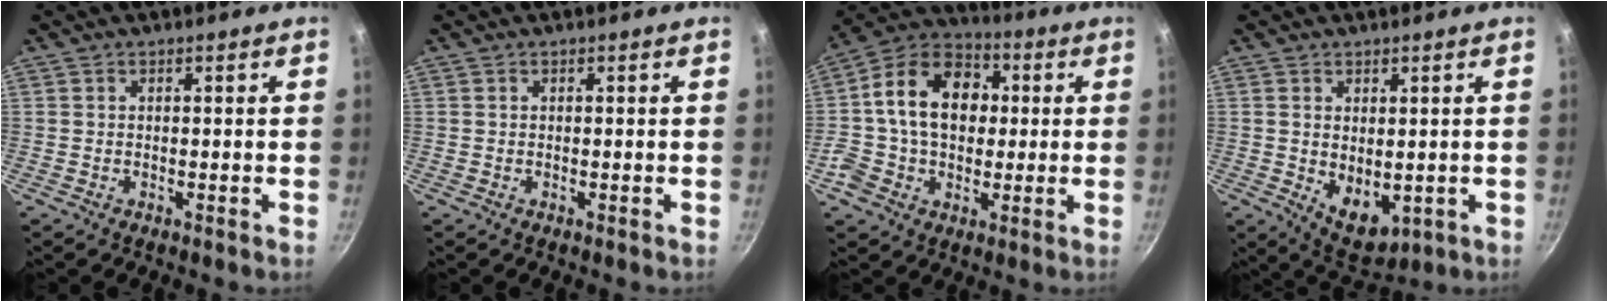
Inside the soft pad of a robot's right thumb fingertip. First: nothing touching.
{"total": 0.0}
{"total": 17.1, "force": [1.4, 13.0, 11.0], "torque": [-0.160, 0.029, 0.007]}
{"total": 7.4, "force": [-0.1, 4.8, 5.7], "torque": [-0.070, -0.019, 0.018]}